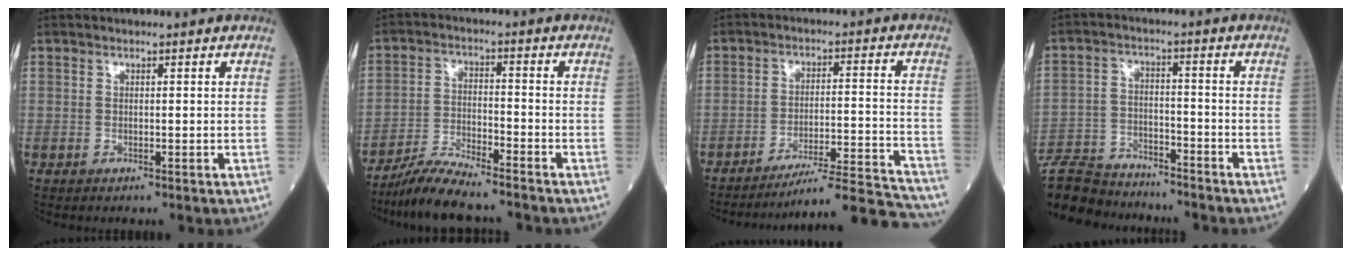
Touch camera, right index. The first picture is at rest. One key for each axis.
{"total": 7.9, "fx": -7.2, "fy": 0.6, "fz": 3.2, "tx": -0.064, "ty": -0.015, "tz": -0.132}
{"total": 16.5, "fx": -16.0, "fy": -1.1, "fz": 3.8, "tx": -0.034, "ty": 0.010, "tz": -0.227}
{"total": 12.2, "fx": -11.5, "fy": 3.3, "fz": 2.5, "tx": -0.053, "ty": 0.011, "tz": -0.197}